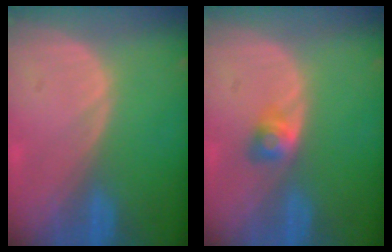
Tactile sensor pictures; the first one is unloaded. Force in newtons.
{"total": 2.7, "press": 2.4, "slide": 1.1}